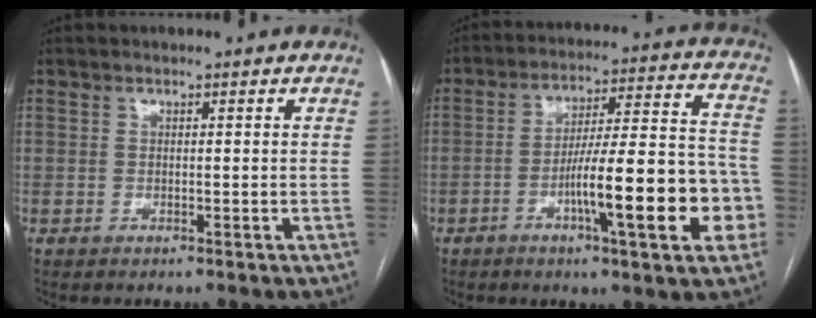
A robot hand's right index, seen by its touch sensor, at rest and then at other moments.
{"total": 17.4, "force": [-5.7, 2.3, 16.3], "torque": [-0.224, 0.022, -0.076]}